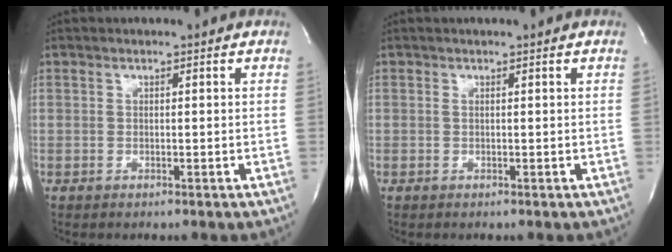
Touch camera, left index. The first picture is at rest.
{"total": 0.0}